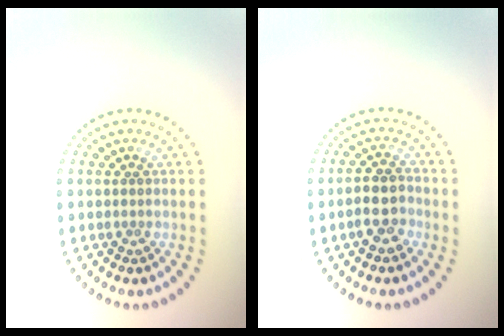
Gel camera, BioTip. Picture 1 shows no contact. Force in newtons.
{"total": 2.8, "press": 2.6, "slide": 1.0}